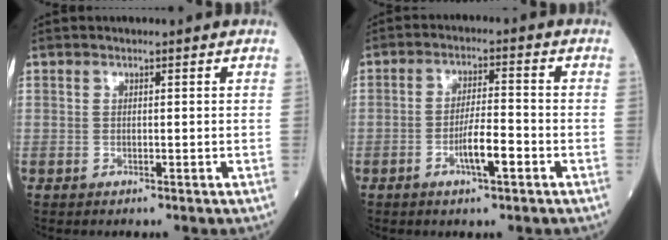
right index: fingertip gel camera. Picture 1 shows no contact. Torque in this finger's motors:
{"motor_torque": [1.03, -0.43, 0.45, 0.10]}